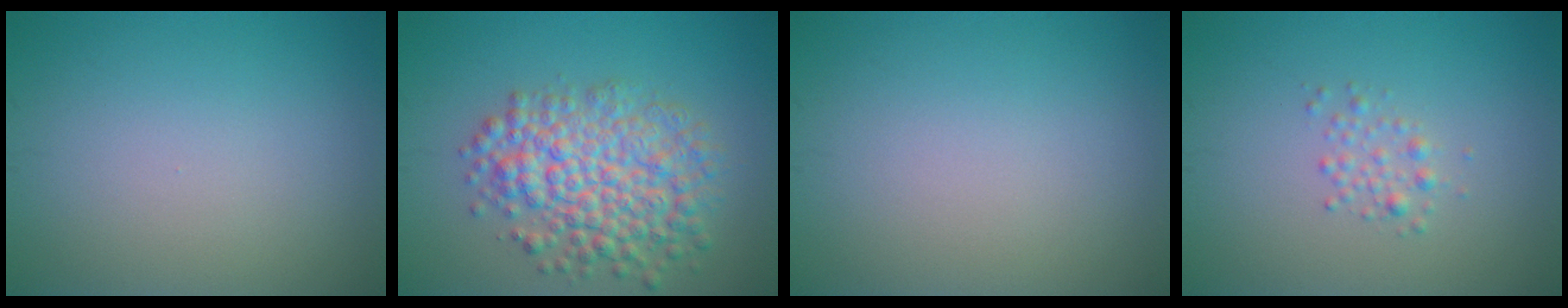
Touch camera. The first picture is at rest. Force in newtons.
{"total": 7.0, "press": 7.0, "slide": 0.2}
{"total": 0.0}
{"total": 1.3, "press": 1.3, "slide": 0.0}